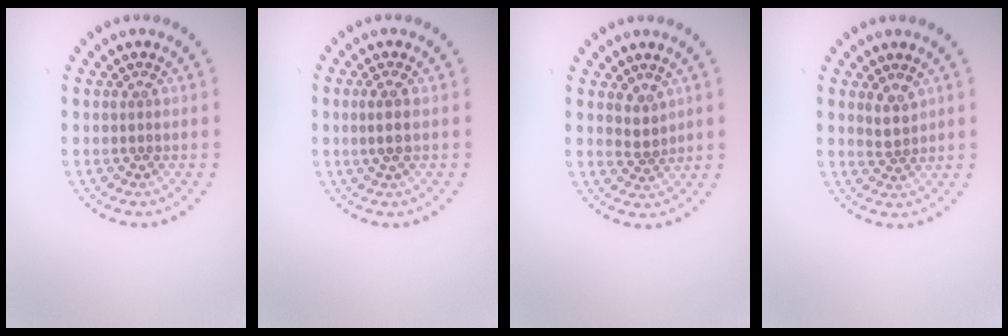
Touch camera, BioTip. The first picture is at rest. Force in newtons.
{"total": 1.7, "press": 1.3, "slide": 1.0}
{"total": 1.7, "press": 1.3, "slide": 1.0}
{"total": 1.5, "press": 1.2, "slide": 1.0}